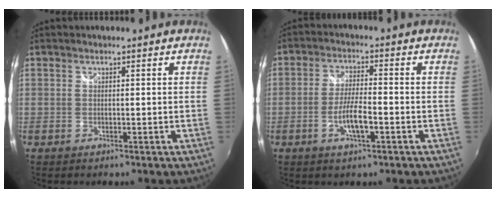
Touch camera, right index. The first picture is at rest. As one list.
[{"total": 6.0, "force": [-2.4, 1.0, 5.4], "torque": [-0.106, 0.000, -0.043]}]